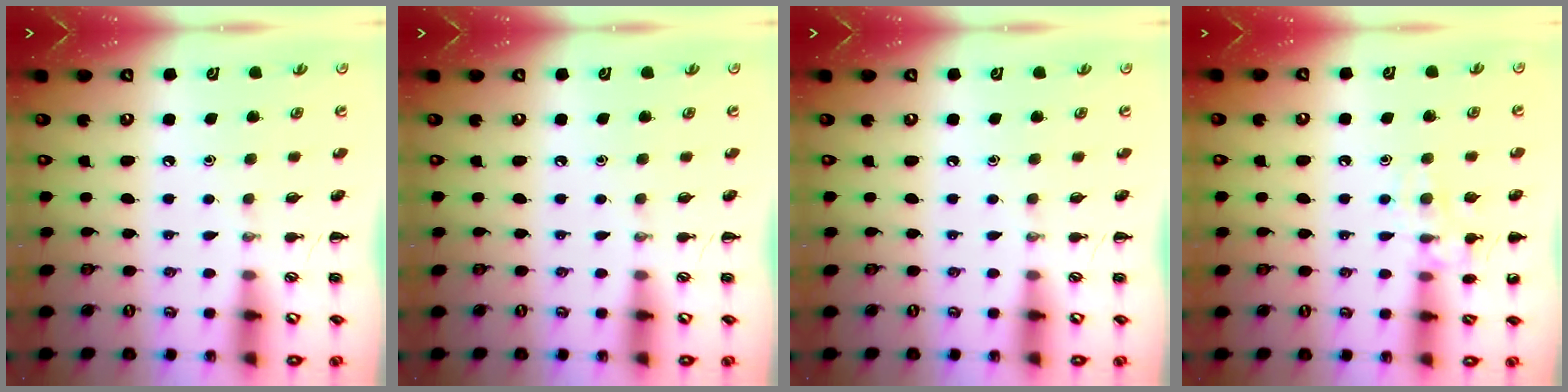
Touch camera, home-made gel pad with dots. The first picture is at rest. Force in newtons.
{"total": 0.0}
{"total": 0.0}
{"total": 10.0, "press": 9.9, "slide": 1.1}